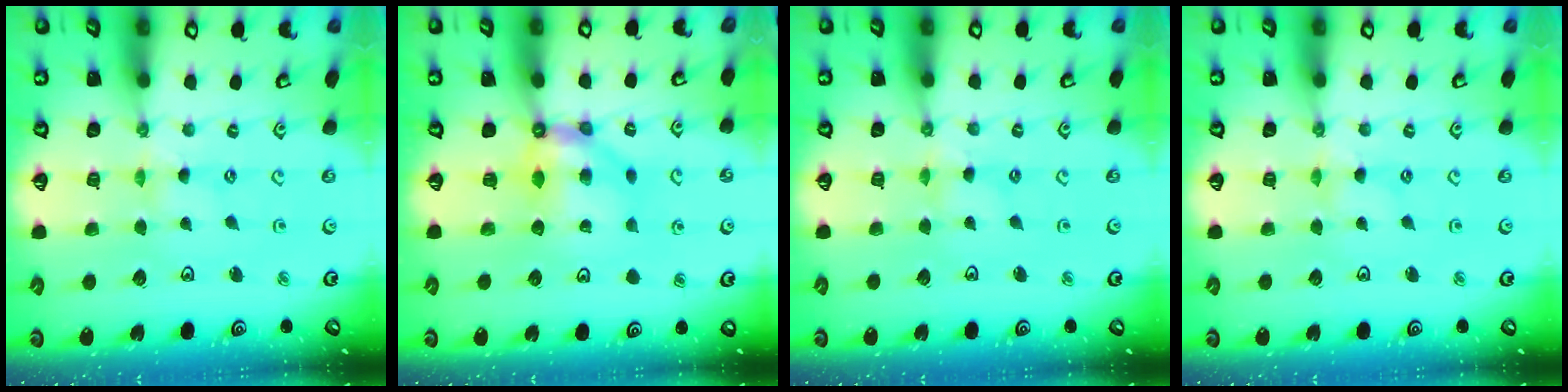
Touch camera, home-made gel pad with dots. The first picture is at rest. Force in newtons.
{"total": 7.6, "press": 7.6, "slide": 0.7}
{"total": 1.7, "press": 1.6, "slide": 0.3}
{"total": 1.5, "press": 1.5, "slide": 0.2}